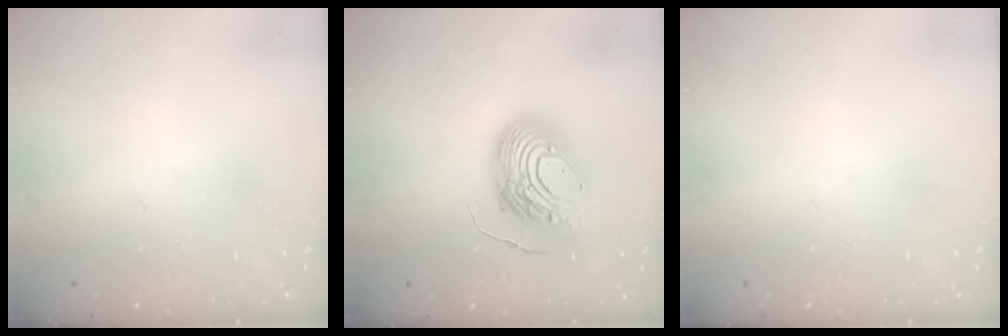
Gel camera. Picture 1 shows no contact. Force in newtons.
{"total": 13.5, "press": 13.4, "slide": 1.7}
{"total": 0.0}